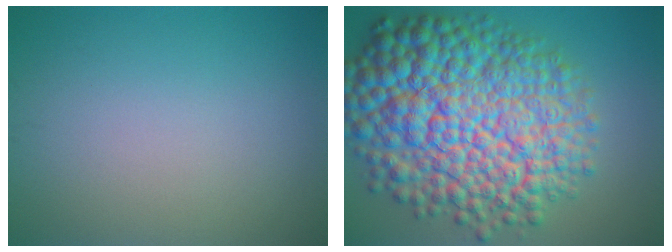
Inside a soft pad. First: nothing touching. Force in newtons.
{"total": 15.8, "press": 15.8, "slide": 0.3}